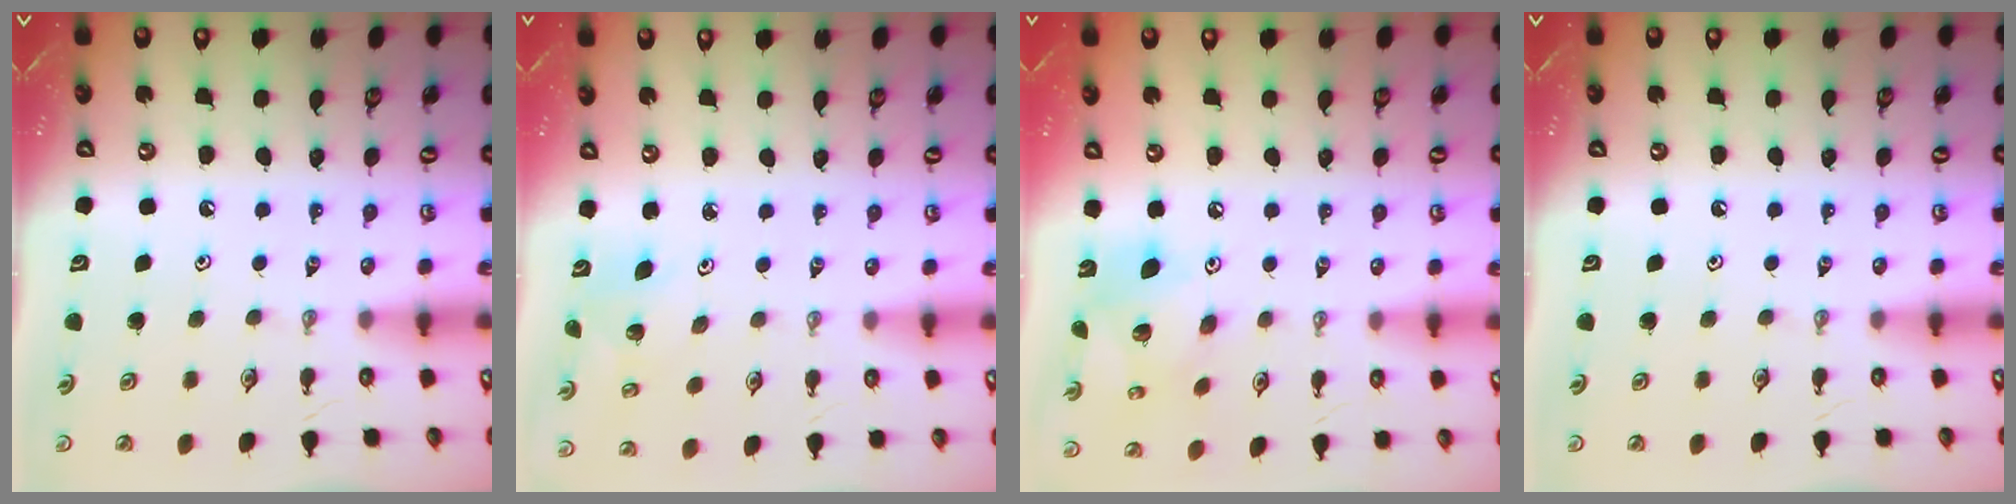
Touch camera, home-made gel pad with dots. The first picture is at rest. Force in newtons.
{"total": 3.2, "press": 3.1, "slide": 0.3}
{"total": 12.3, "press": 12.3, "slide": 1.2}
{"total": 0.0}